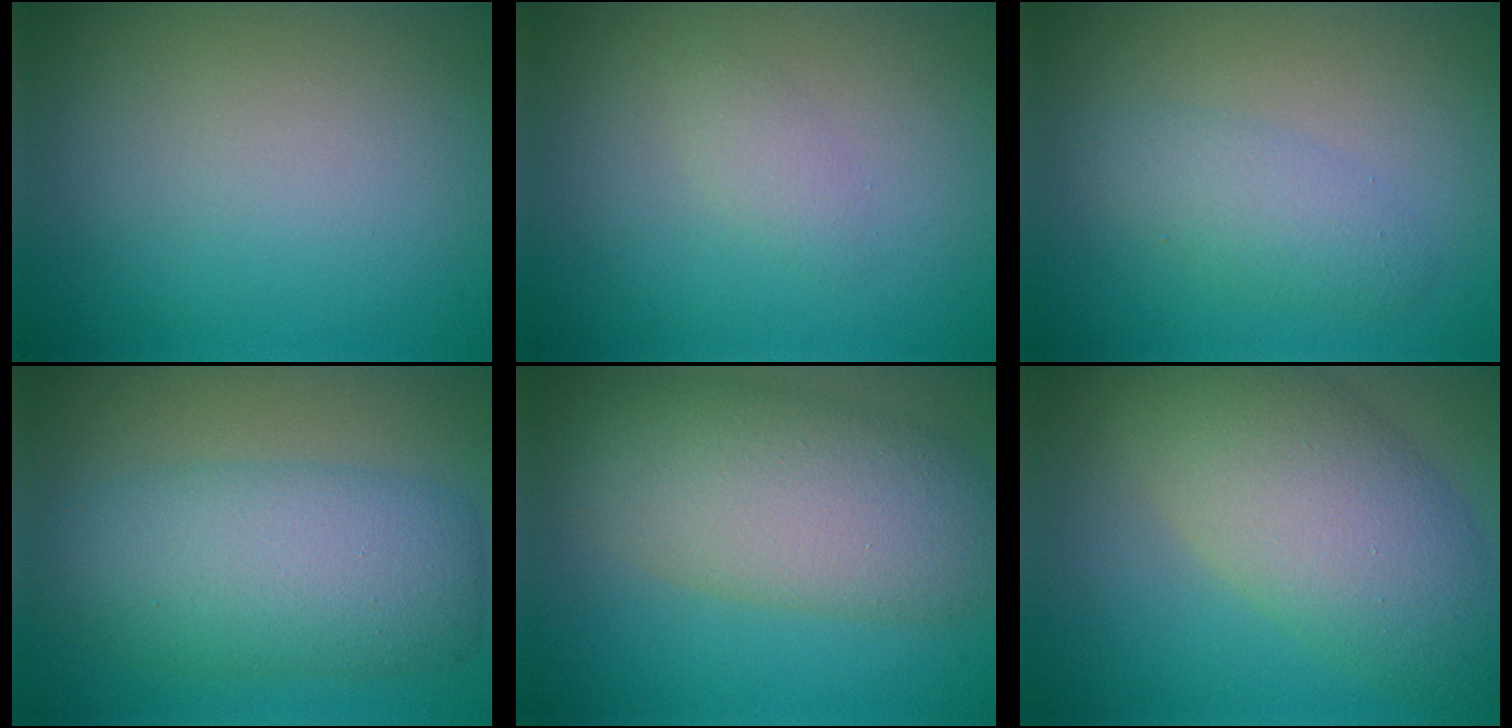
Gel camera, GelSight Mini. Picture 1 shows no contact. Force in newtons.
{"total": 1.2, "press": 1.2, "slide": 0.1}
{"total": 2.4, "press": 2.4, "slide": 0.1}
{"total": 7.6, "press": 7.6, "slide": 0.2}
{"total": 7.8, "press": 7.8, "slide": 0.4}
{"total": 8.6, "press": 8.6, "slide": 0.4}